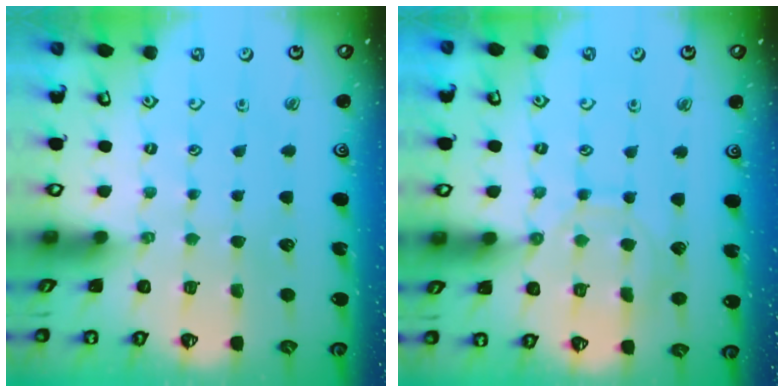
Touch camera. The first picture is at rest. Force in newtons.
{"total": 9.2, "press": 9.2, "slide": 0.9}